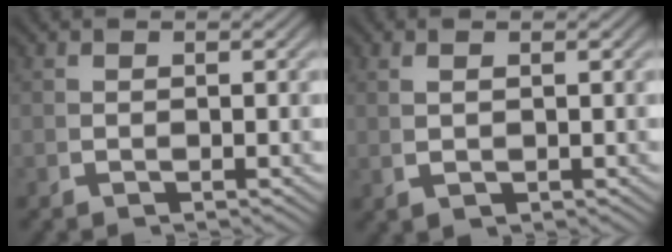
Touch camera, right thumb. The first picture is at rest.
{"total": 1.0, "force": [0.5, -0.1, 0.9], "torque": [-0.019, 0.006, 0.018]}